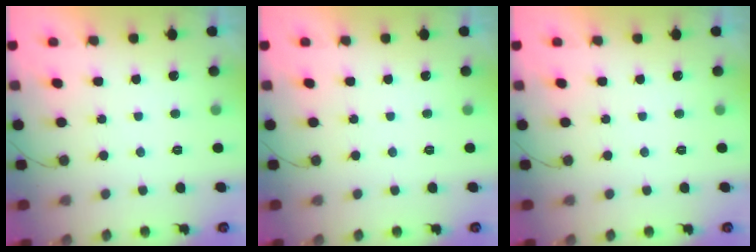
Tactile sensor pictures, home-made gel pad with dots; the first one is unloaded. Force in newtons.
{"total": 0.0}
{"total": 0.0}